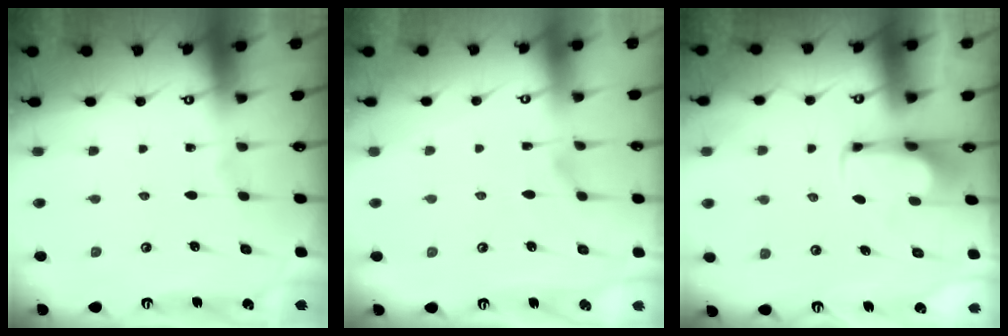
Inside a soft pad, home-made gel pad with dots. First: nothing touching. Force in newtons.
{"total": 3.7, "press": 3.5, "slide": 1.1}
{"total": 2.0, "press": 1.9, "slide": 0.4}